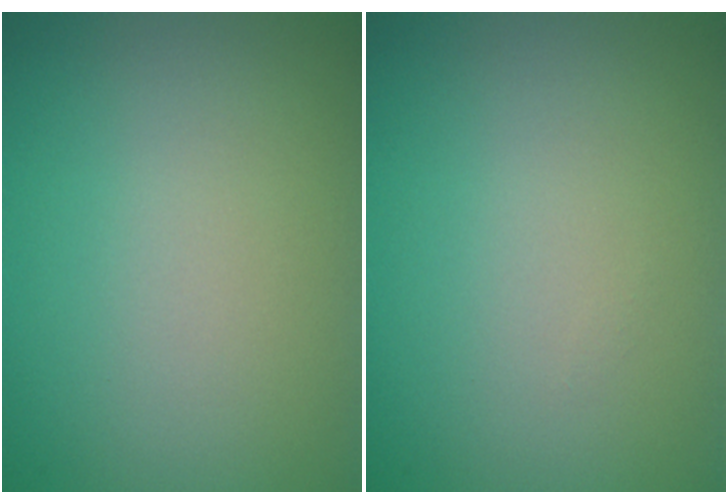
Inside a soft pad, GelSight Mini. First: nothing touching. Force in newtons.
{"total": 0.0}